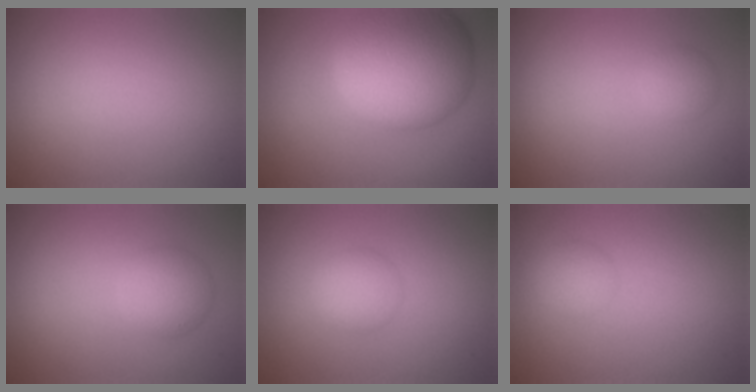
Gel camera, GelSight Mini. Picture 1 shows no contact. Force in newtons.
{"total": 12.3, "press": 12.2, "slide": 1.1}
{"total": 1.5, "press": 1.5, "slide": 0.0}
{"total": 2.9, "press": 2.9, "slide": 0.0}
{"total": 2.4, "press": 2.4, "slide": 0.1}
{"total": 1.6, "press": 1.6, "slide": 0.1}